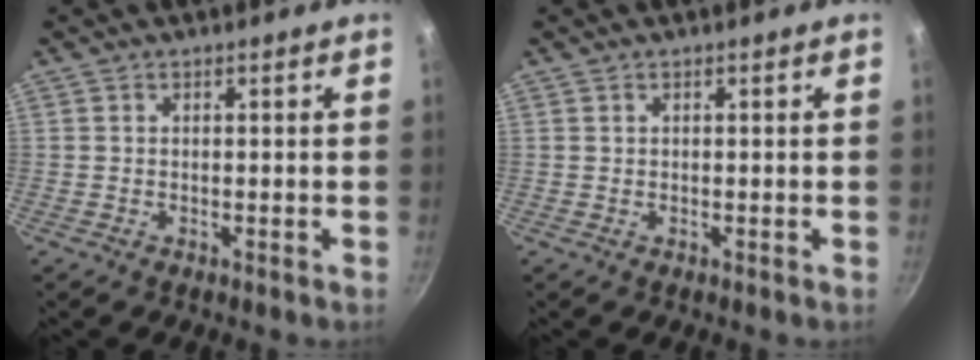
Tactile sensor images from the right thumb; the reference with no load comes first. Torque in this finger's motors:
{"motor_torque": [0.00, 0.00, 0.10, 0.07, 0.03]}